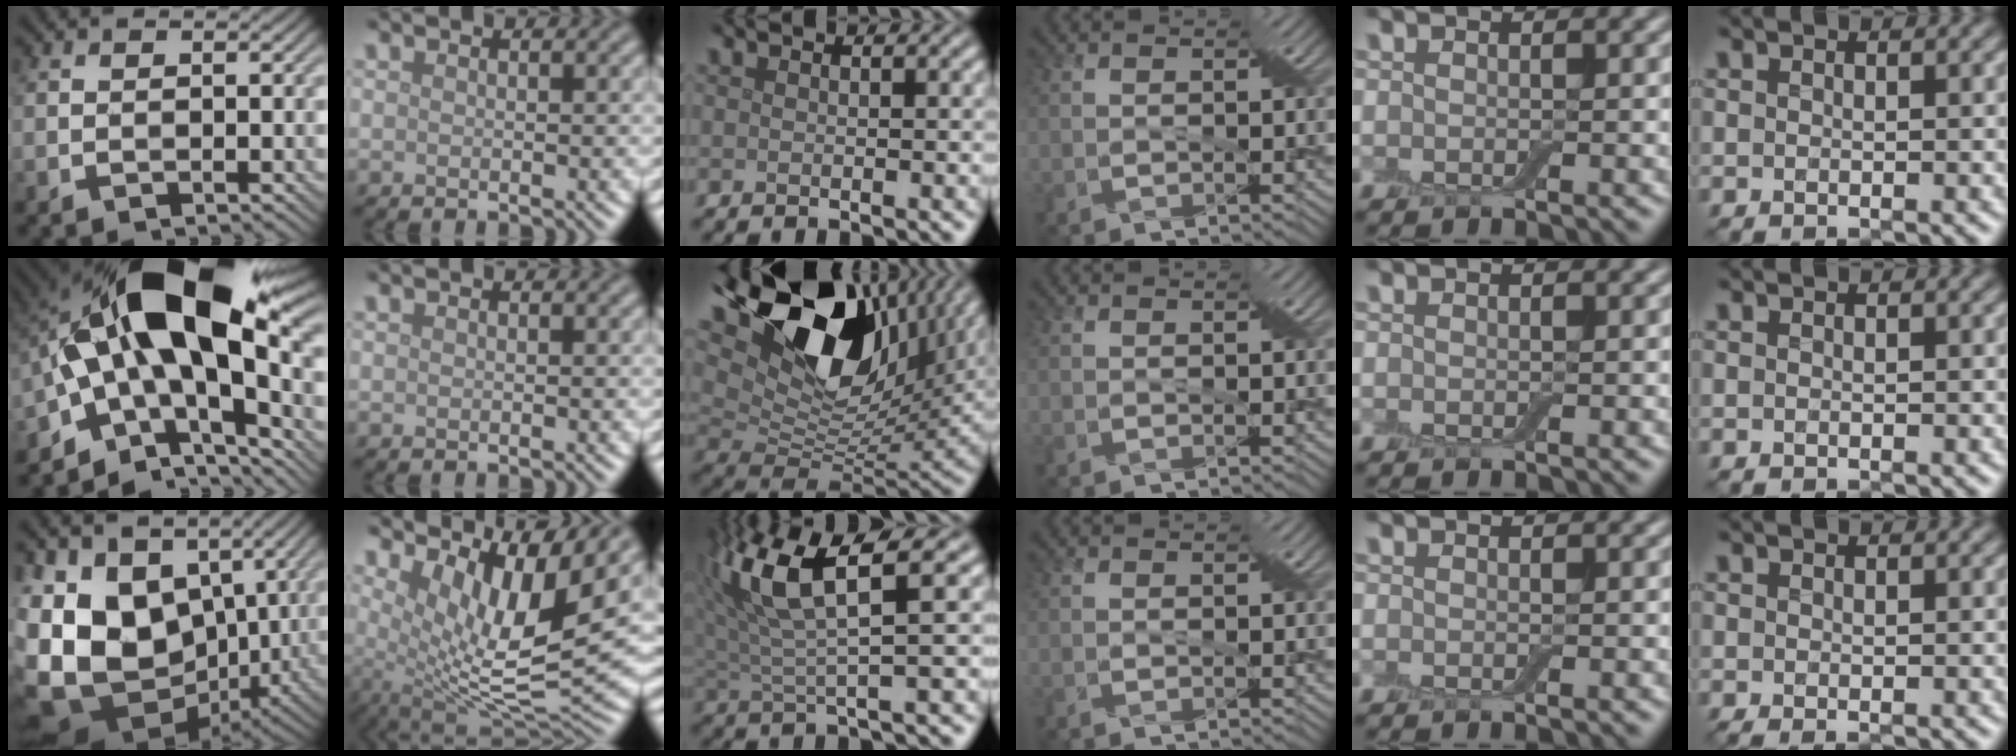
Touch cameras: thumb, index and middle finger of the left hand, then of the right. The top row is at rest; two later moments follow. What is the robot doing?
{"motion": "cut", "object": "aluminum foil"}